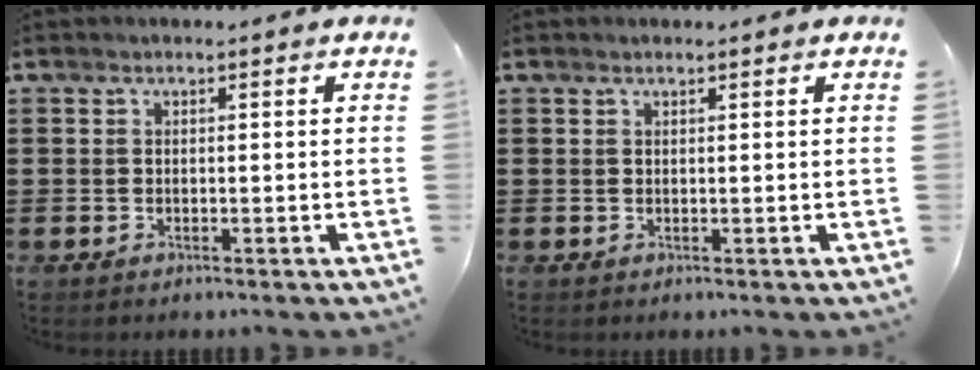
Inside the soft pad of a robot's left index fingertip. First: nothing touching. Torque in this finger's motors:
{"motor_torque": [0.09, 0.06, 0.03, -0.01]}